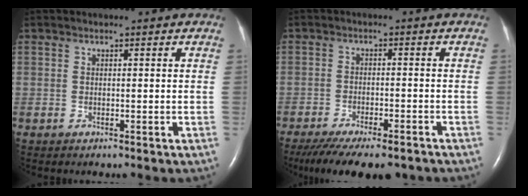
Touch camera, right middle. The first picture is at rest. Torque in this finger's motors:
{"motor_torque": [1.09, -1.05, 0.20, 0.10]}